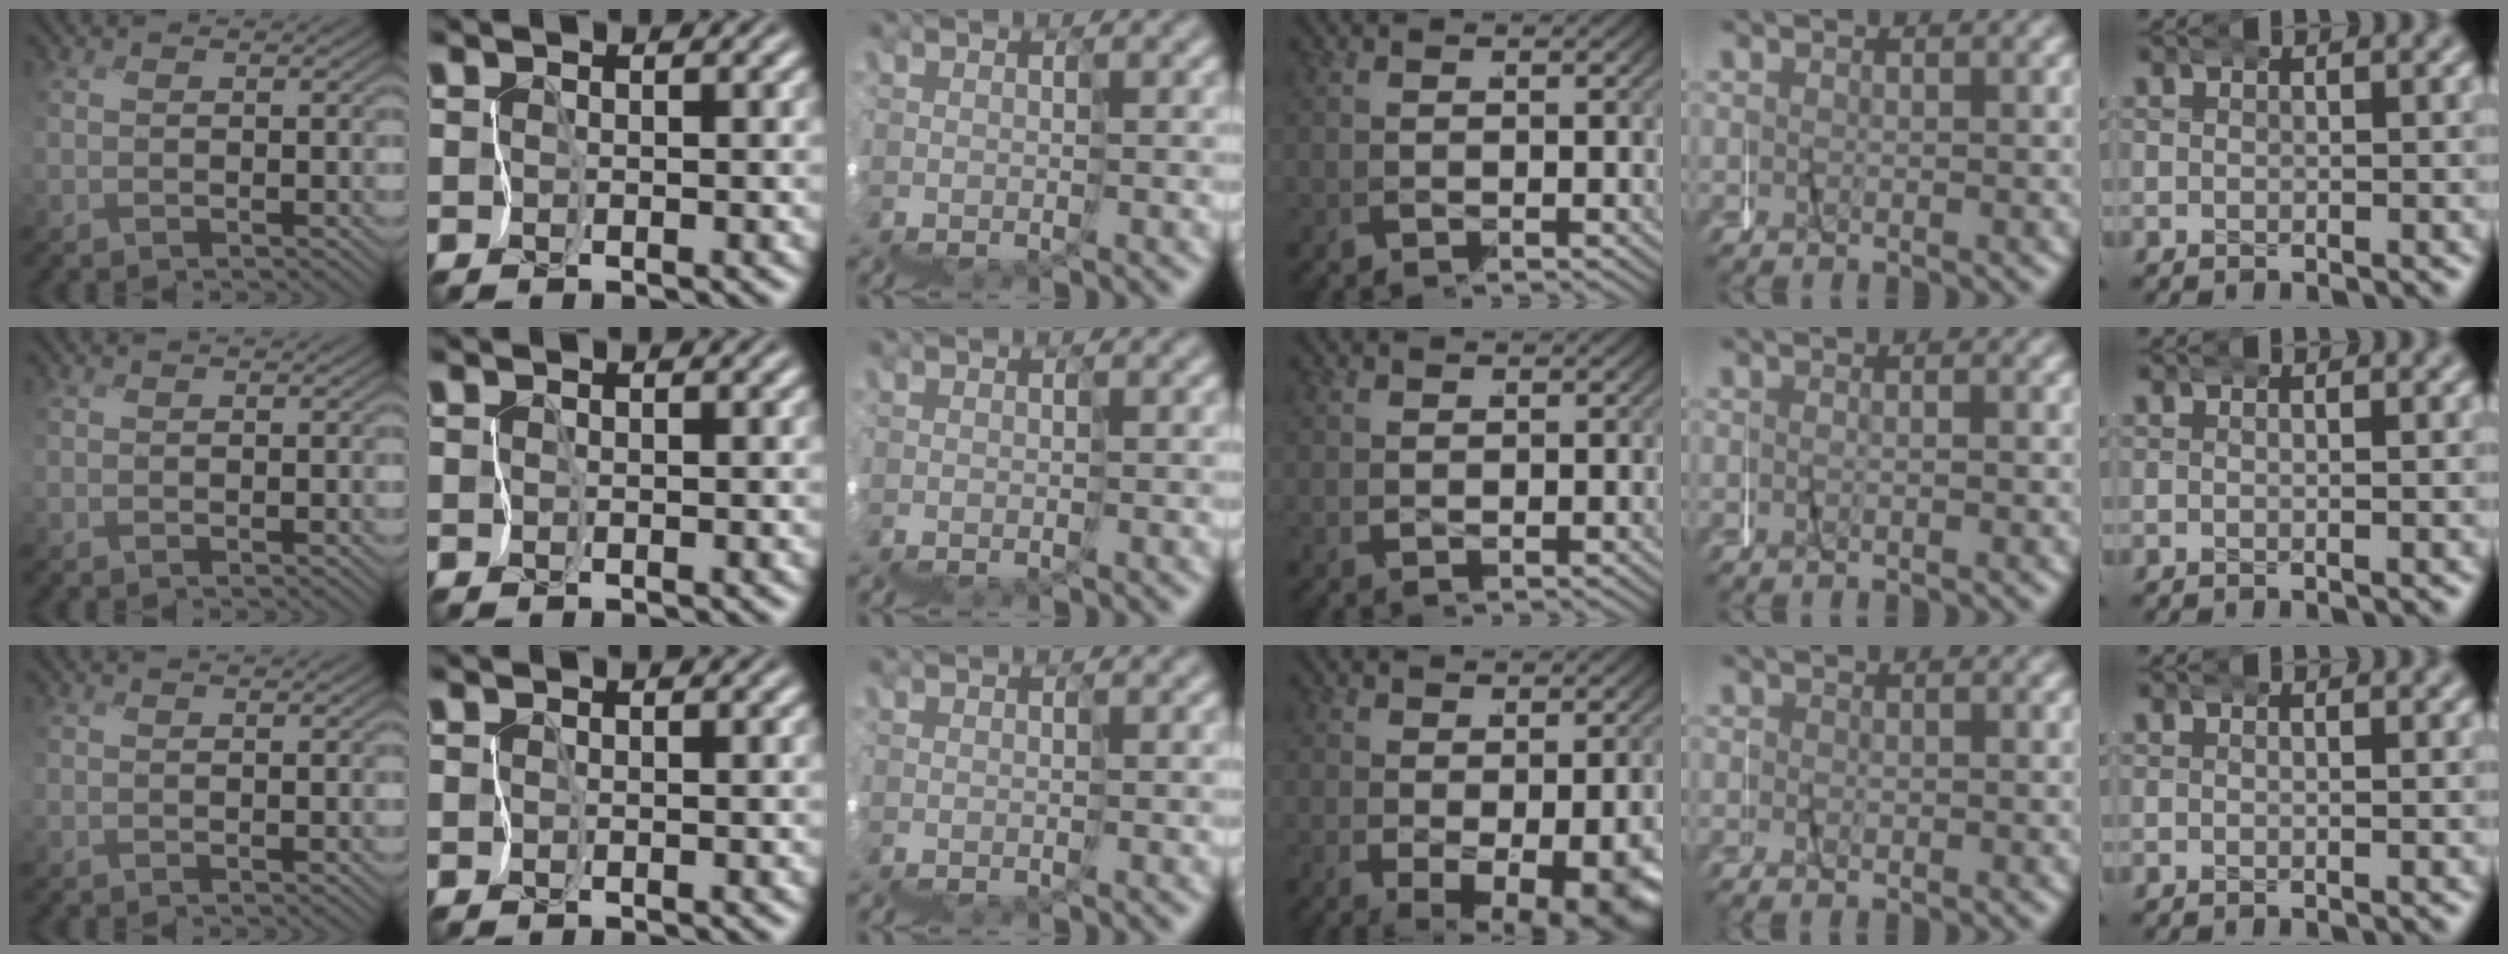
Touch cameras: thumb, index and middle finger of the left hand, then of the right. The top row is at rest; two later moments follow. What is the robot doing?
{"motion": "wrap", "object": "netting"}